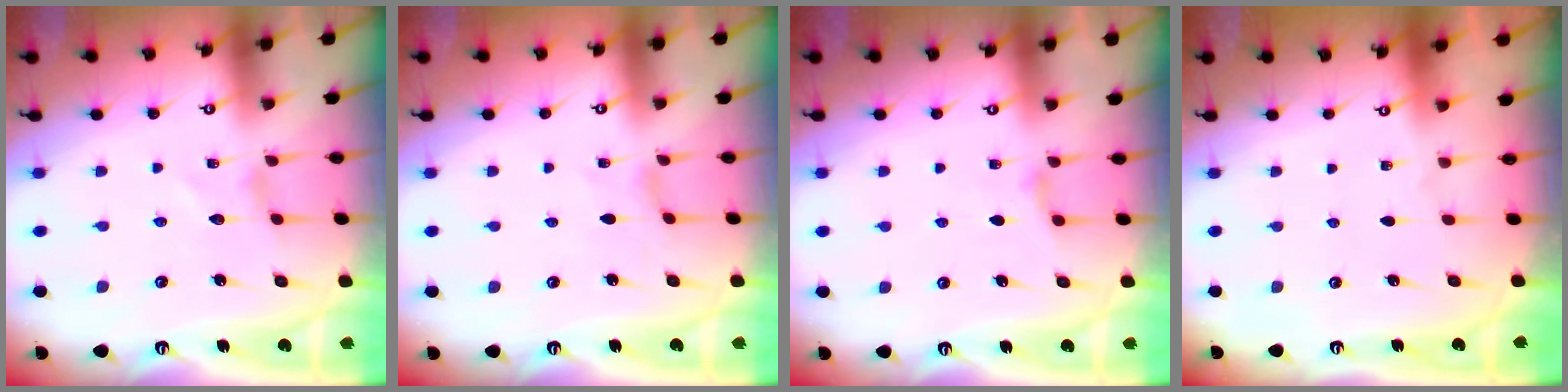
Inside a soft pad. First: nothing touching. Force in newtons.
{"total": 1.1, "press": 1.0, "slide": 0.2}
{"total": 2.3, "press": 2.3, "slide": 0.4}
{"total": 0.0}